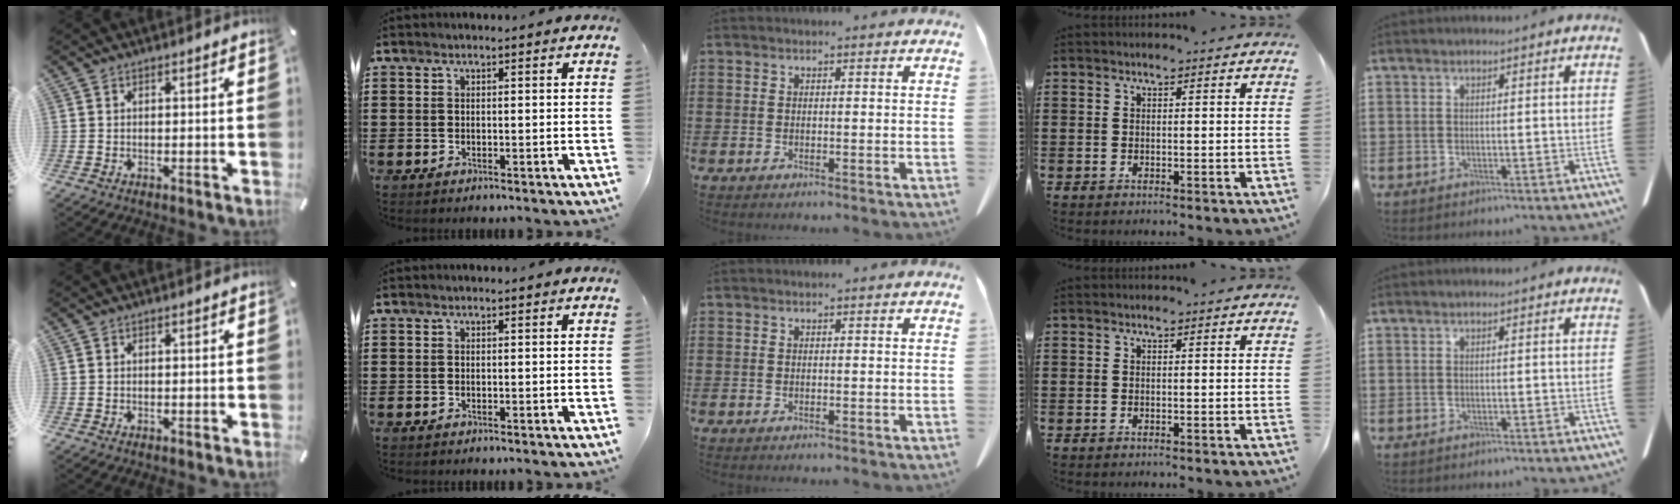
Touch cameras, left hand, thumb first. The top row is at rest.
{}